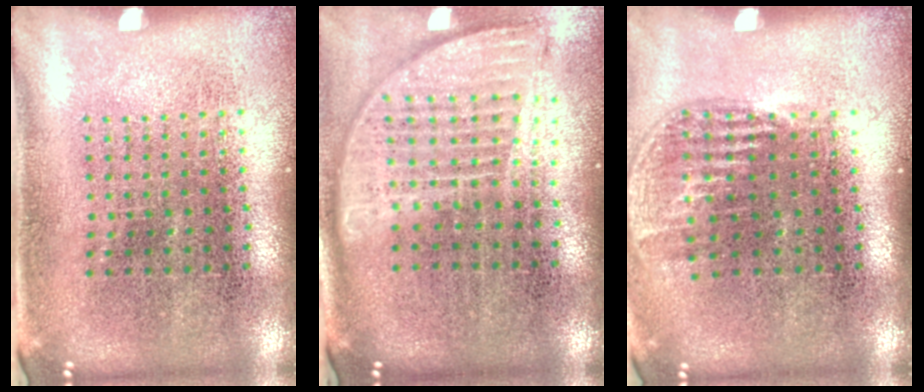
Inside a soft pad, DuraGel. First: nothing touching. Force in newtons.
{"total": 1.8, "press": 1.5, "slide": 1.0}
{"total": 1.1, "press": 1.0, "slide": 0.6}